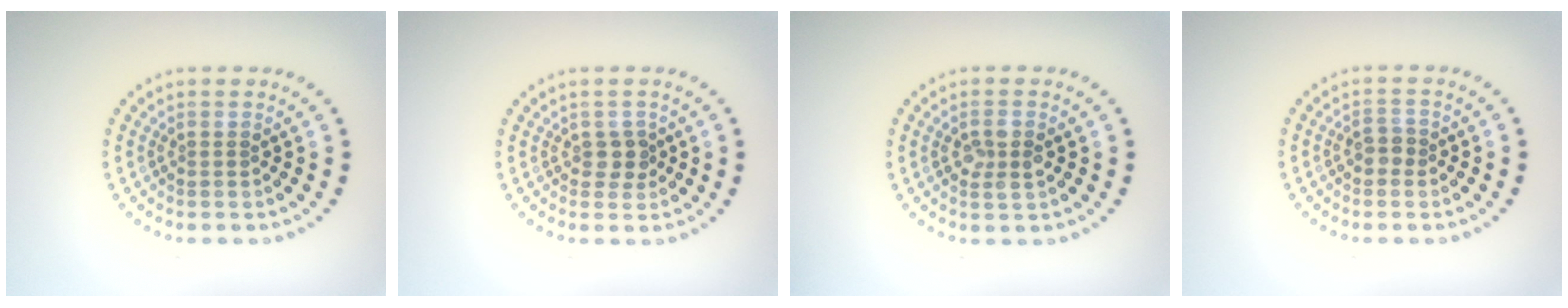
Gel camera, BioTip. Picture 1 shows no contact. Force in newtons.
{"total": 1.4, "press": 1.3, "slide": 0.6}
{"total": 2.0, "press": 1.9, "slide": 0.4}
{"total": 1.4, "press": 1.4, "slide": 0.5}